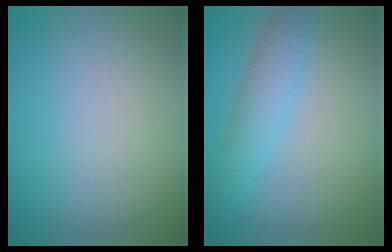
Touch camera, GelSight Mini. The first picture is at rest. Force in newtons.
{"total": 2.9, "press": 2.9, "slide": 0.1}